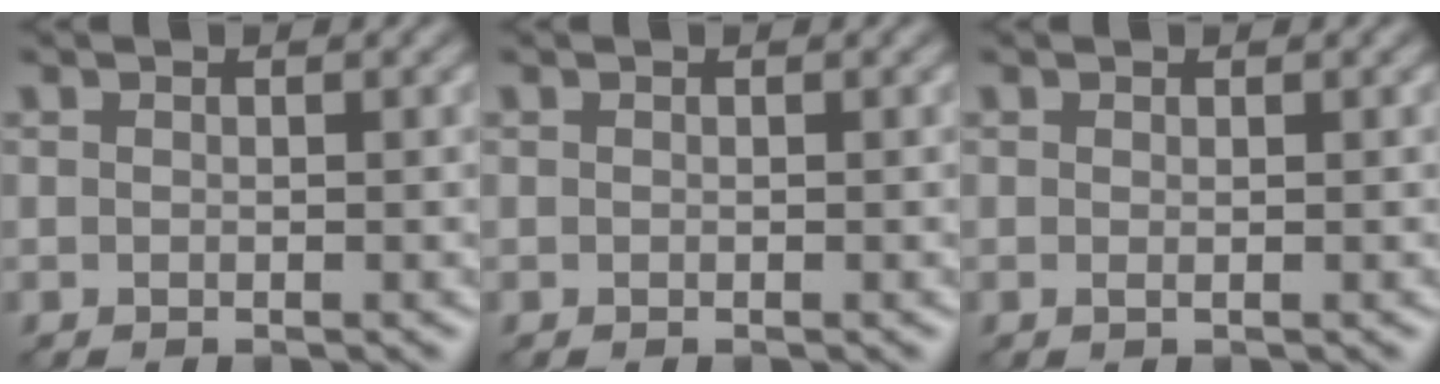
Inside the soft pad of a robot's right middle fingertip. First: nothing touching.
{"total": 0.0}
{"total": 0.0}